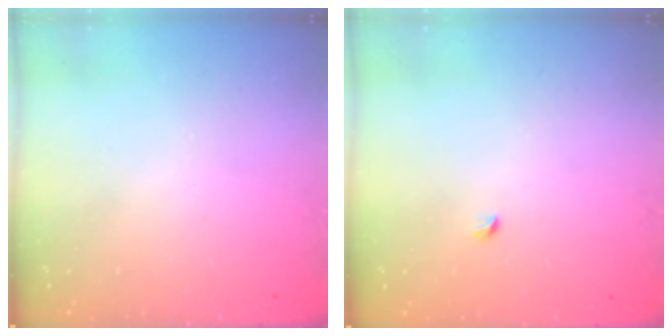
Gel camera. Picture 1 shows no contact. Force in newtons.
{"total": 2.7, "press": 2.6, "slide": 0.6}